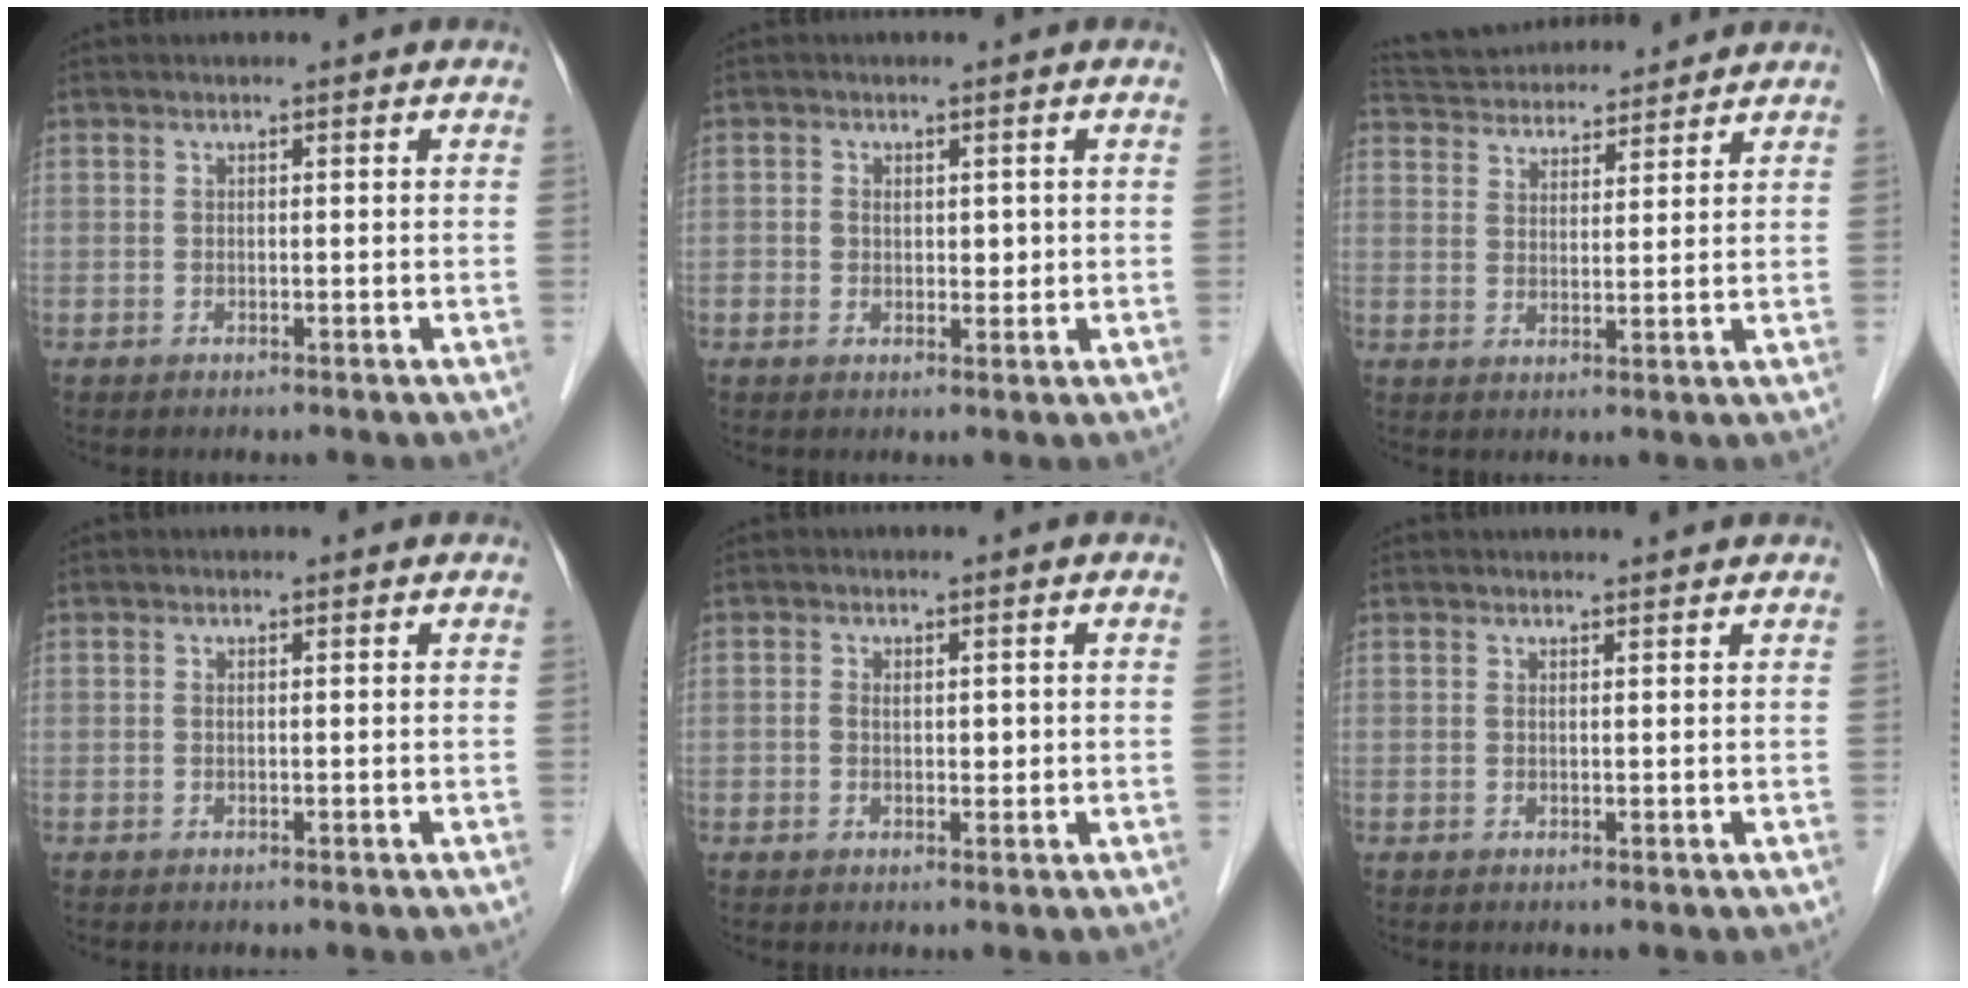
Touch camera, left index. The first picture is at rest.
{"total": 2.5, "force": [0.2, 1.9, 1.6], "torque": [-0.019, 0.000, 0.003]}
{"total": 13.9, "force": [13.0, 2.8, 3.8], "torque": [-0.073, 0.041, 0.208]}
{"total": 0.0}
{"total": 2.0, "force": [0.2, 1.3, 1.4], "torque": [-0.024, 0.001, 0.002]}
{"total": 2.4, "force": [2.3, -0.3, 0.5], "torque": [-0.010, 0.004, 0.027]}